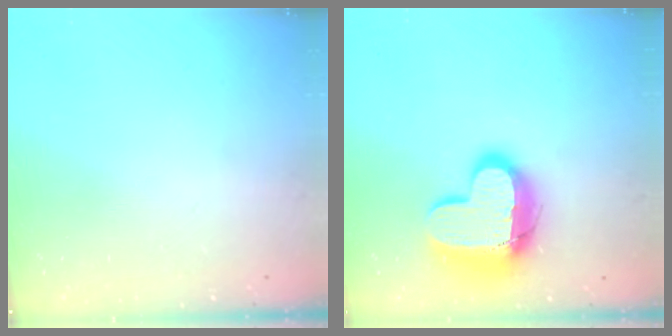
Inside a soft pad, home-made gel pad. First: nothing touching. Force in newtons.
{"total": 17.4, "press": 17.3, "slide": 1.3}